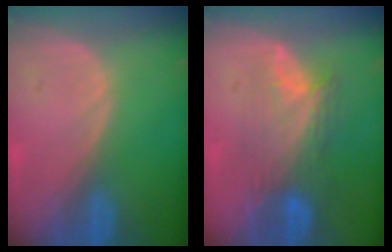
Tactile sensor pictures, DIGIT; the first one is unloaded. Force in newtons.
{"total": 7.6, "press": 7.3, "slide": 2.2}